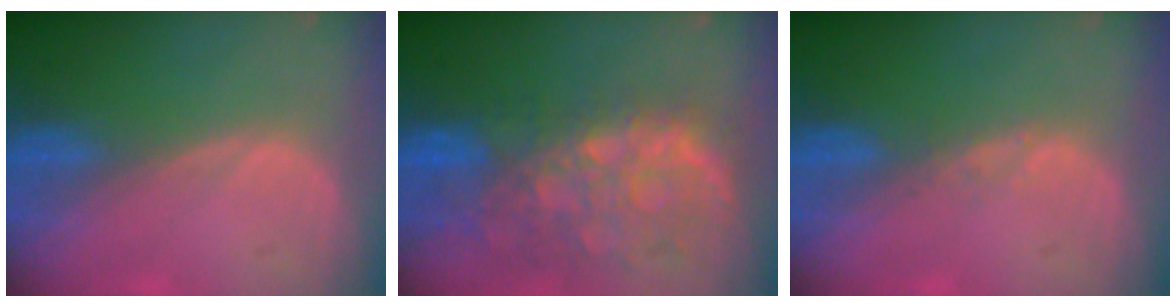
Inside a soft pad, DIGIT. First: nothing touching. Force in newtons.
{"total": 11.1, "press": 9.7, "slide": 5.5}
{"total": 0.8, "press": 0.7, "slide": 0.1}